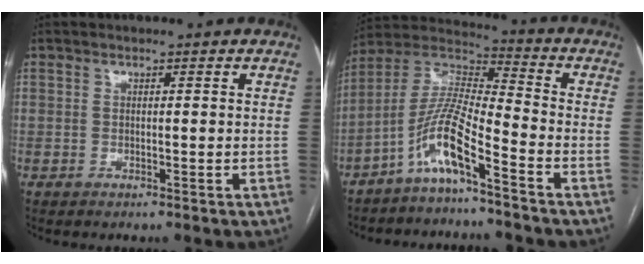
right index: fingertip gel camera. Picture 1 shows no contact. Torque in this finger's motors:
{"motor_torque": [0.89, -0.76, 0.10, 0.01]}